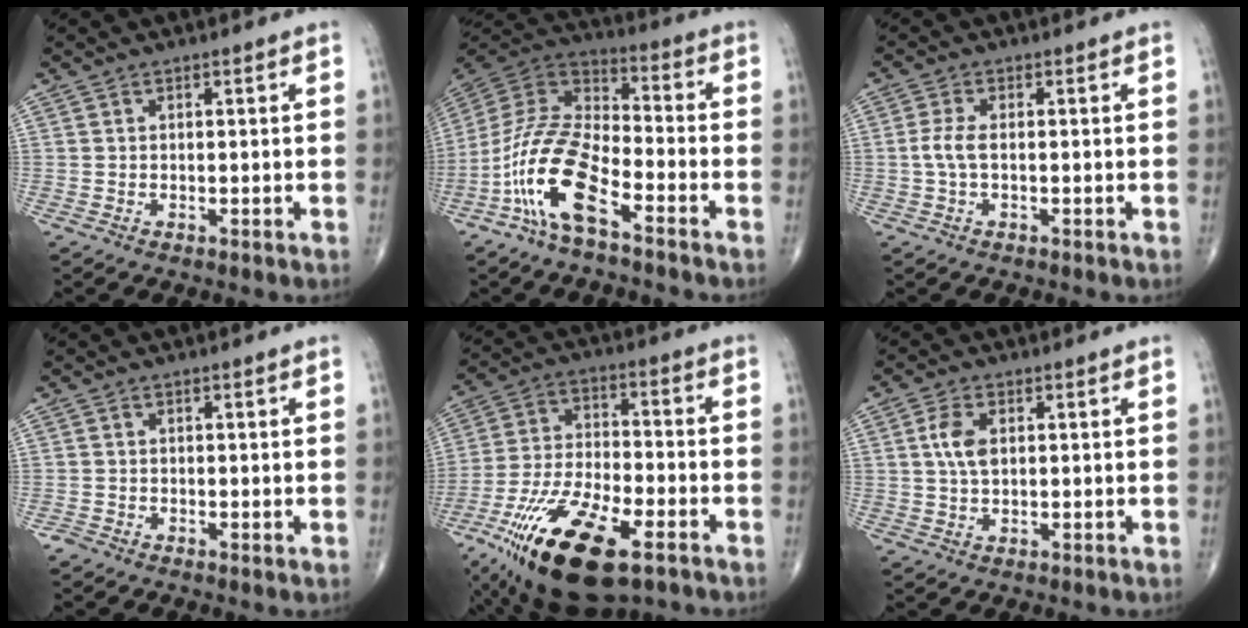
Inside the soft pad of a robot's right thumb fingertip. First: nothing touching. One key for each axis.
{"total": 15.8, "fx": -7.9, "fy": 6.2, "fz": 12.2, "tx": -0.248, "ty": 0.055, "tz": -0.159}
{"total": 3.2, "fx": -0.2, "fy": 1.3, "fz": 2.9, "tx": -0.075, "ty": 0.002, "tz": -0.008}
{"total": 1.0, "fx": -0.6, "fy": 0.6, "fz": 0.4, "tx": -0.004, "ty": -0.002, "tz": -0.017}
{"total": 22.7, "fx": -12.0, "fy": 9.0, "fz": 17.0, "tx": -0.344, "ty": 0.023, "tz": -0.210}
{"total": 4.8, "fx": 1.0, "fy": 2.7, "fz": 3.9, "tx": -0.081, "ty": 0.000, "tz": 0.015}